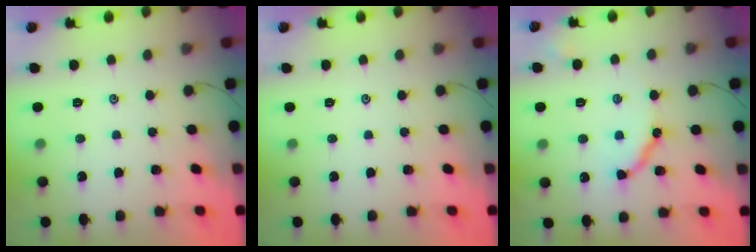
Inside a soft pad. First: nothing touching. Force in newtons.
{"total": 0.0}
{"total": 11.2, "press": 11.1, "slide": 1.0}